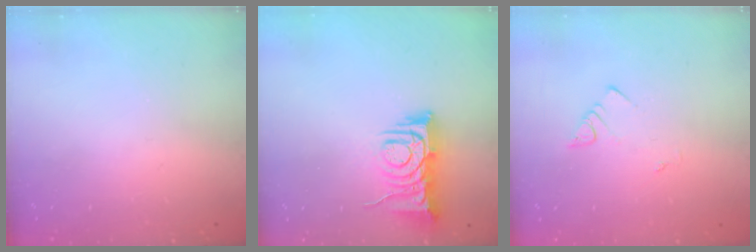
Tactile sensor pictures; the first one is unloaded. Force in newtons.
{"total": 7.6, "press": 7.6, "slide": 1.0}
{"total": 1.9, "press": 1.9, "slide": 0.2}